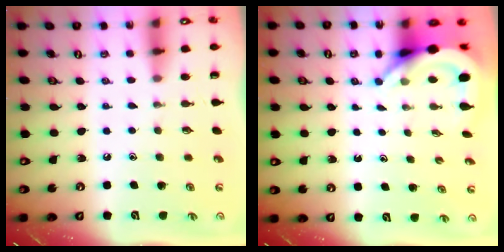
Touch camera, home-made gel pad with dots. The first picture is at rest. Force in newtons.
{"total": 5.9, "press": 5.9, "slide": 0.4}